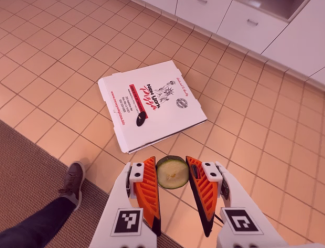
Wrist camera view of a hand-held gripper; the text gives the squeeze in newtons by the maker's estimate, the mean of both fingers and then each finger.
{"total": 7.4, "left": 7.1, "right": 7.7}